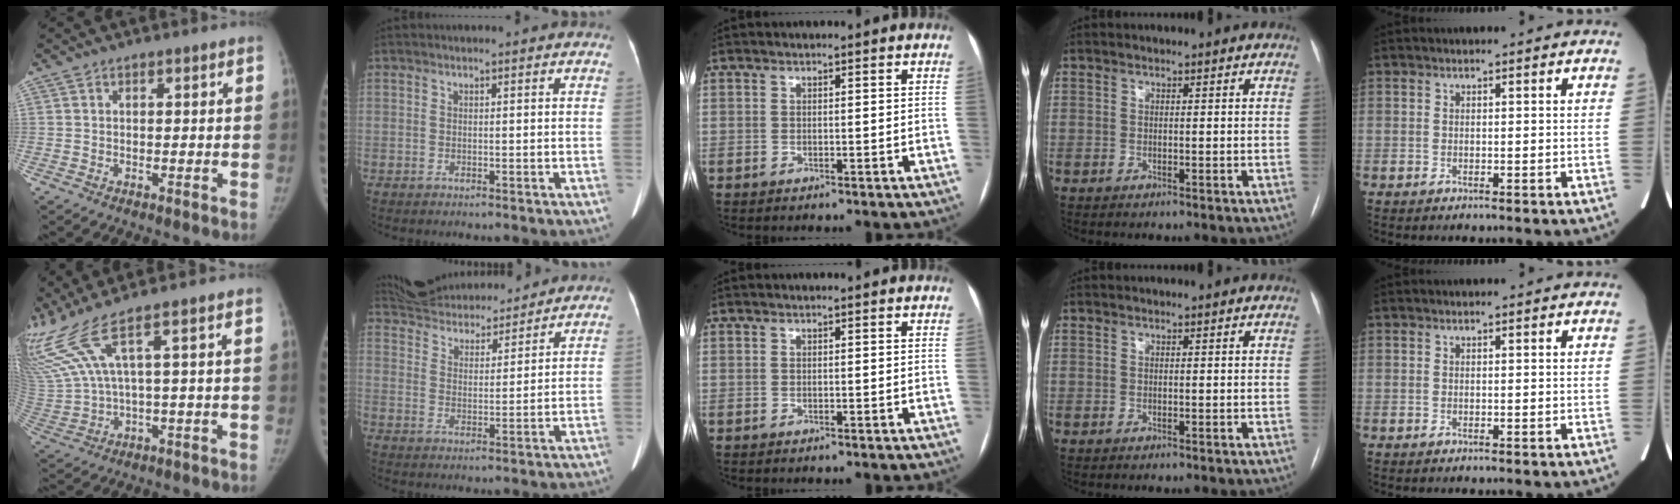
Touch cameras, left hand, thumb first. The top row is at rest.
{"thumb": {"total": 9.9, "force": [6.1, -1.6, 7.7], "torque": [-0.201, -0.015, 0.141]}, "index": {"total": 14.8, "force": [13.9, 3.2, 3.8], "torque": [-0.069, 0.026, 0.223]}}